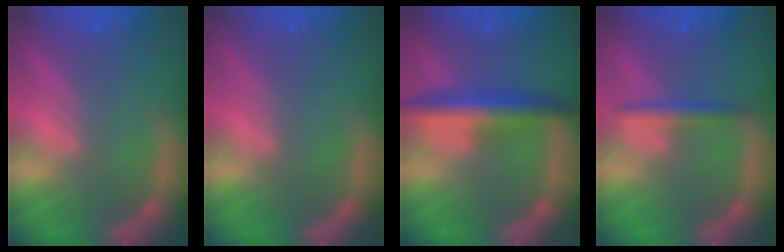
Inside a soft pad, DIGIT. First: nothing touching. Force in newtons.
{"total": 0.0}
{"total": 6.0}
{"total": 2.4}